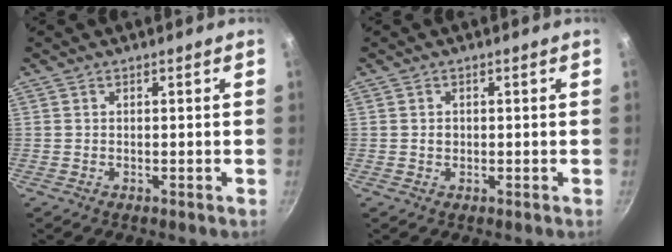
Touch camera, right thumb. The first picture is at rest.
{"total": 1.1, "force": [0.0, 0.9, 0.5], "torque": [-0.005, 0.002, 0.000]}